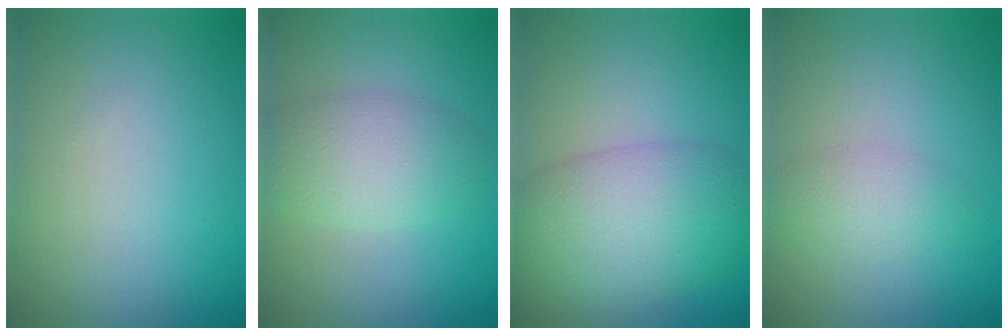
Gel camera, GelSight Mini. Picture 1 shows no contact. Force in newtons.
{"total": 4.0, "press": 4.0, "slide": 0.1}
{"total": 7.7, "press": 7.7, "slide": 0.4}
{"total": 2.3, "press": 2.3, "slide": 0.0}